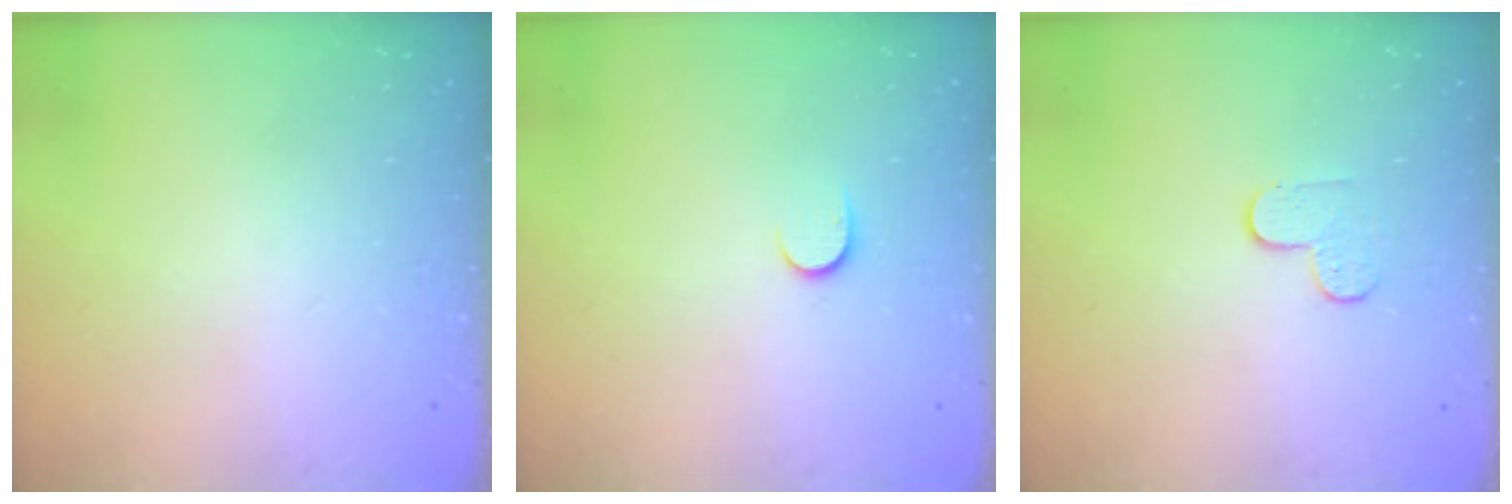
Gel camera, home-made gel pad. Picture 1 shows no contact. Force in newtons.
{"total": 5.6, "press": 5.6, "slide": 0.7}
{"total": 4.3, "press": 4.3, "slide": 0.5}